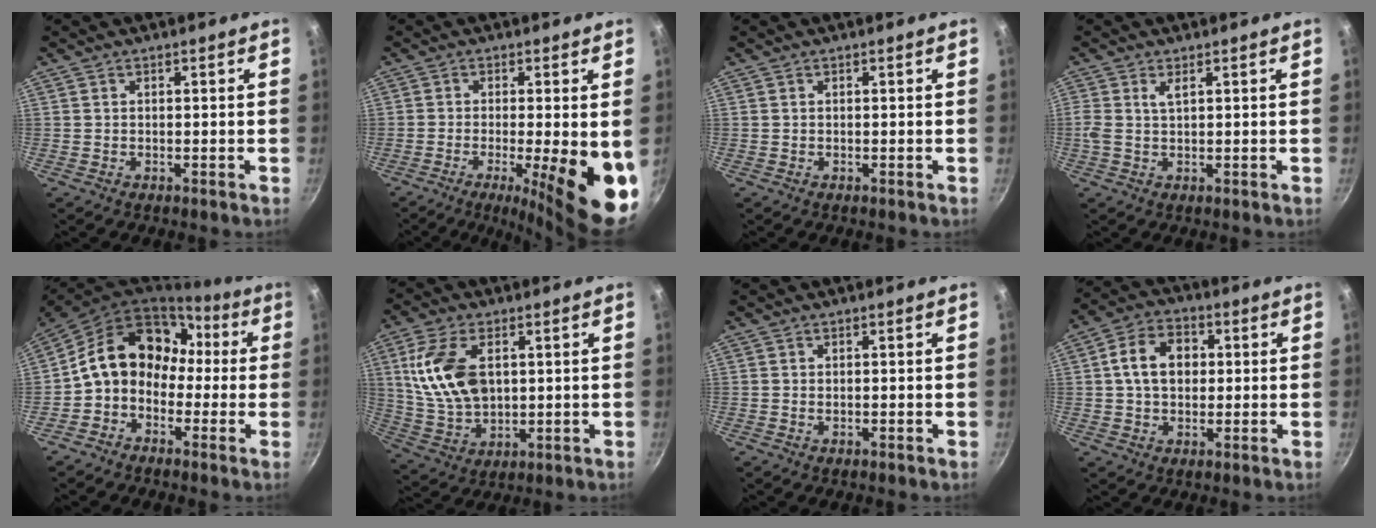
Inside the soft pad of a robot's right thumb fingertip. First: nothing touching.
{"total": 15.1, "force": [-3.7, 3.8, 14.1], "torque": [-0.188, -0.009, -0.049]}
{"total": 0.0}
{"total": 2.3, "force": [0.7, 0.9, 2.0], "torque": [-0.047, 0.002, 0.017]}
{"total": 15.4, "force": [0.3, 12.1, 9.6], "torque": [-0.131, 0.060, -0.014]}
{"total": 14.1, "force": [3.2, 8.5, 10.8], "torque": [-0.198, -0.013, 0.071]}
{"total": 0.0}
{"total": 9.6, "force": [1.3, 7.1, 6.3], "torque": [-0.085, 0.017, 0.012]}